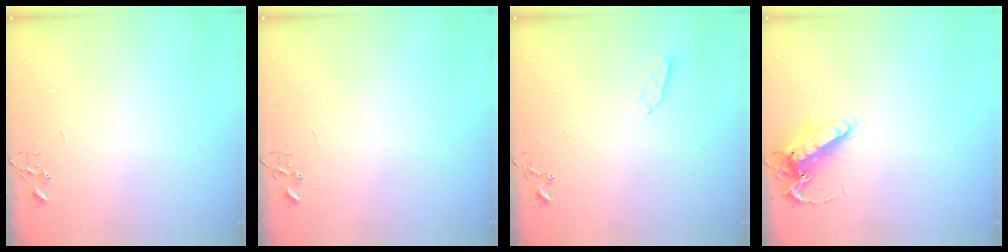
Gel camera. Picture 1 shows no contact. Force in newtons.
{"total": 0.0}
{"total": 3.5, "press": 3.4, "slide": 0.5}
{"total": 14.4, "press": 14.2, "slide": 2.2}